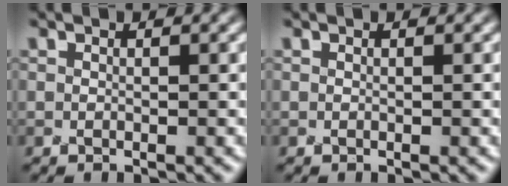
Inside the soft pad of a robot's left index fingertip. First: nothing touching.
{"total": 0.0}